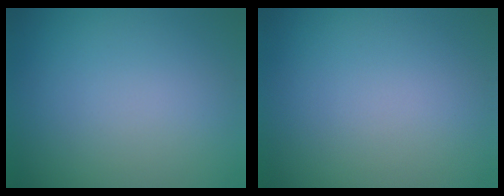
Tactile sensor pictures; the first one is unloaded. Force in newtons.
{"total": 0.0}